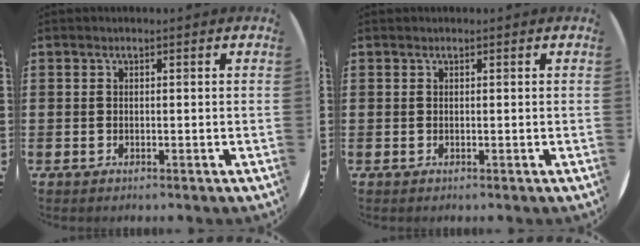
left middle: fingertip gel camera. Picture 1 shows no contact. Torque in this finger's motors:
{"motor_torque": [-0.33, 0.00, -0.05, 0.00]}